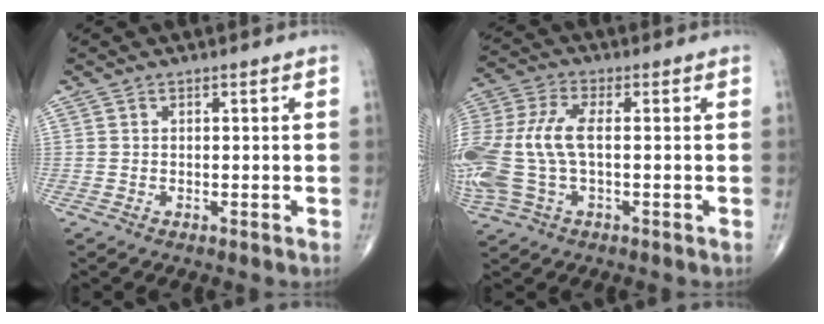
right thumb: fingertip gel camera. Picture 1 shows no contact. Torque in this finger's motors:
{"motor_torque": [0.58, 0.42, 1.63, 0.10, 0.56]}